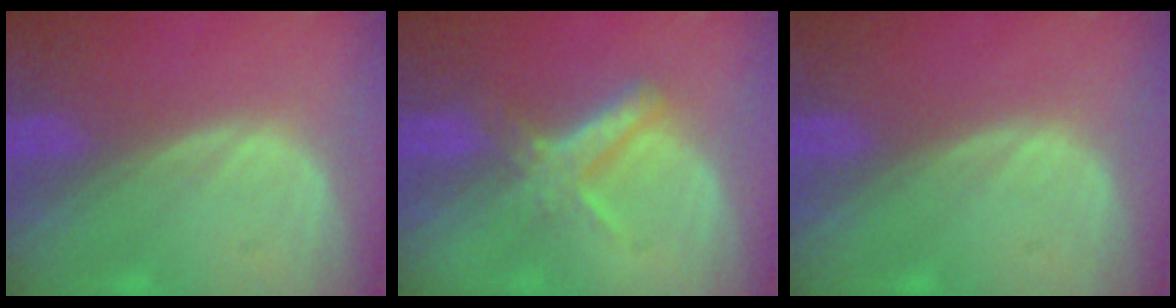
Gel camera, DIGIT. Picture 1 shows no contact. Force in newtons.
{"total": 5.5, "press": 5.1, "slide": 2.2}
{"total": 0.0}